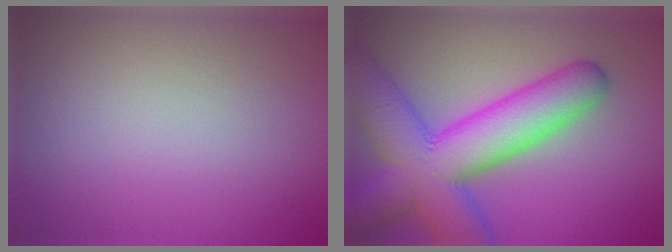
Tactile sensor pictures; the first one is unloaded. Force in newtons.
{"total": 11.1, "press": 11.1, "slide": 0.4}